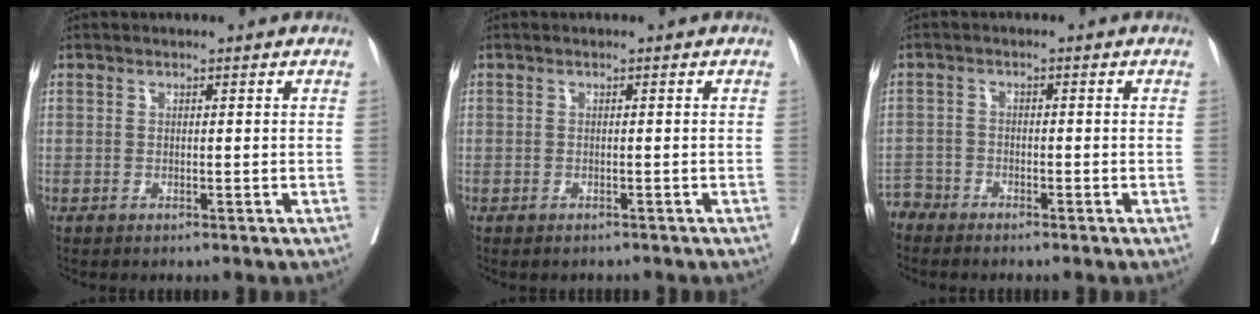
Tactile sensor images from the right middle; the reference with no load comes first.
{"total": 1.3, "force": [-1.1, 0.5, 0.3], "torque": [-0.008, -0.002, -0.017]}
{"total": 2.7, "force": [-2.6, 0.7, -0.5], "torque": [0.014, -0.003, -0.054]}